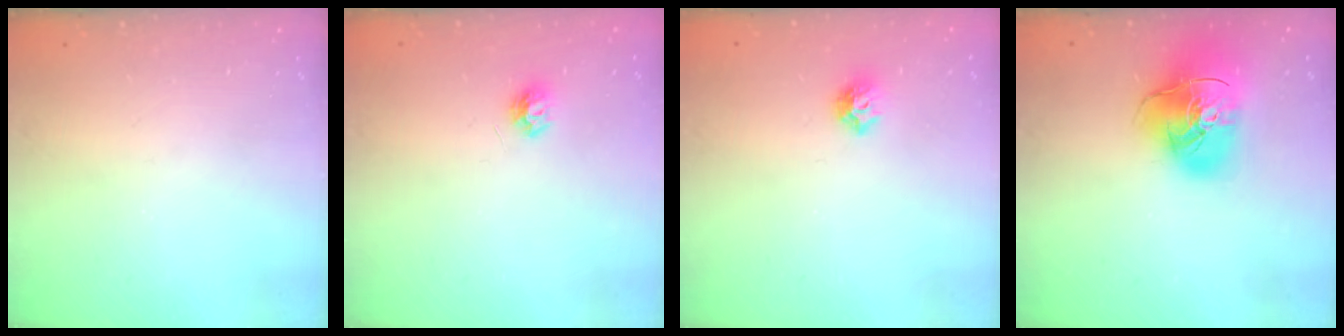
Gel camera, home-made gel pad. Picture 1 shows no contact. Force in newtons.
{"total": 5.7, "press": 5.6, "slide": 0.7}
{"total": 6.5, "press": 6.5, "slide": 0.9}
{"total": 19.5, "press": 19.4, "slide": 2.3}